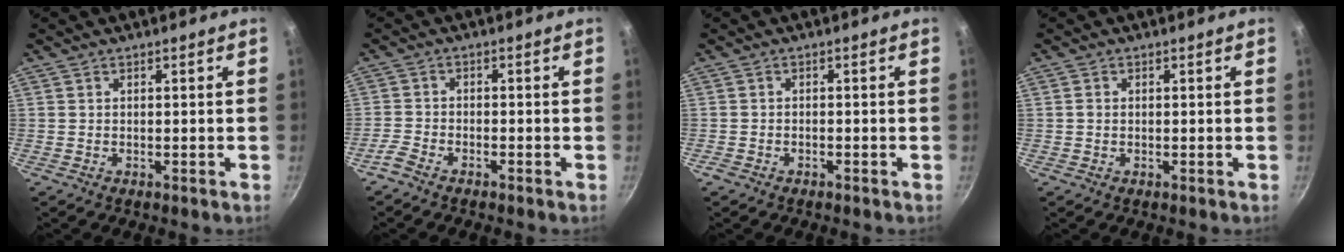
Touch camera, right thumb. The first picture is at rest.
{"total": 2.9, "force": [-2.4, 0.9, 1.2], "torque": [-0.045, 0.019, -0.056]}
{"total": 1.1, "force": [-0.8, 0.6, 0.4], "torque": [-0.014, 0.010, -0.017]}
{"total": 1.0, "force": [0.1, 0.8, 0.6], "torque": [-0.011, 0.003, 0.001]}